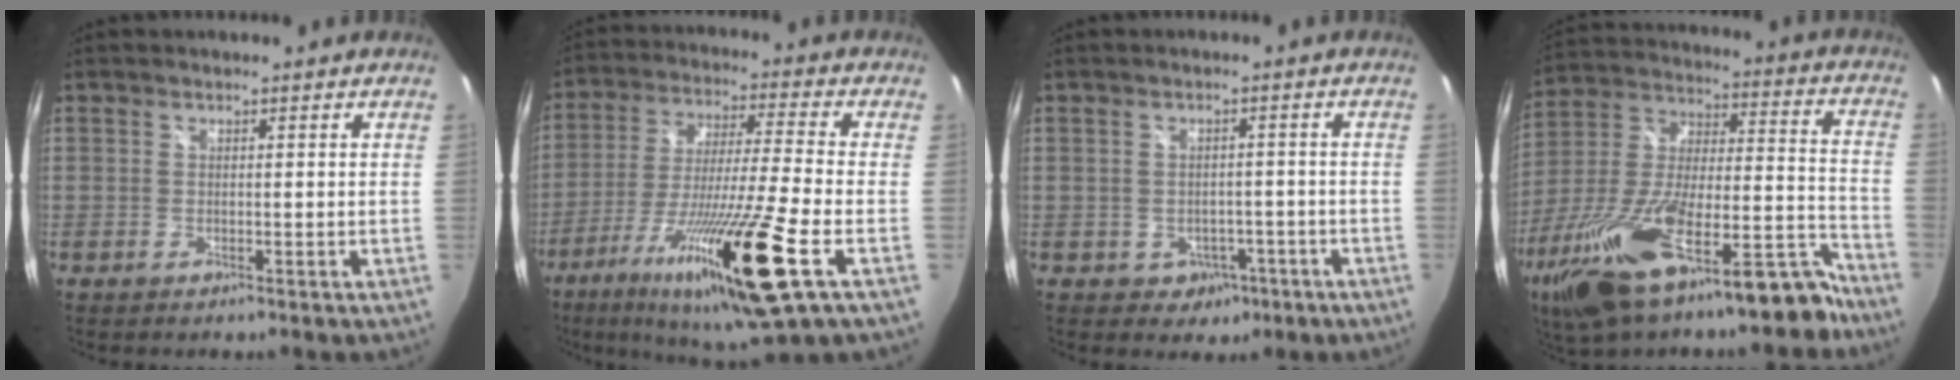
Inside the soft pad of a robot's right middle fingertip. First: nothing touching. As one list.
[{"total": 22.1, "force": [-10.5, 0.7, 19.5], "torque": [-0.370, -0.057, -0.185]}, {"total": 4.8, "force": [-2.0, 4.0, 1.5], "torque": [-0.041, 0.008, -0.012]}, {"total": 28.7, "force": [-19.3, 8.6, 19.4], "torque": [-0.343, -0.020, -0.310]}]